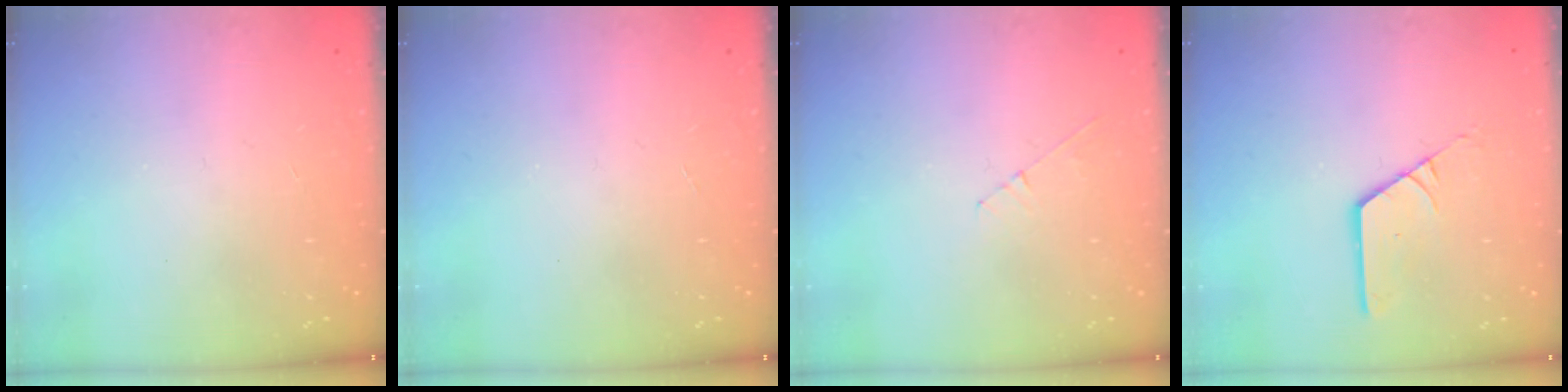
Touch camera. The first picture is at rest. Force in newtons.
{"total": 0.0}
{"total": 3.6, "press": 3.5, "slide": 0.4}
{"total": 2.9, "press": 2.9, "slide": 0.1}